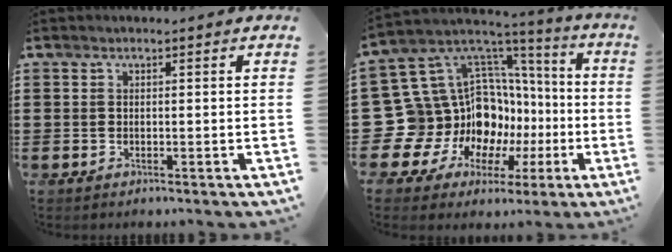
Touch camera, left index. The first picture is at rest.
{"total": 15.9, "force": [-3.0, 14.3, 6.3], "torque": [-0.171, -0.049, -0.004]}